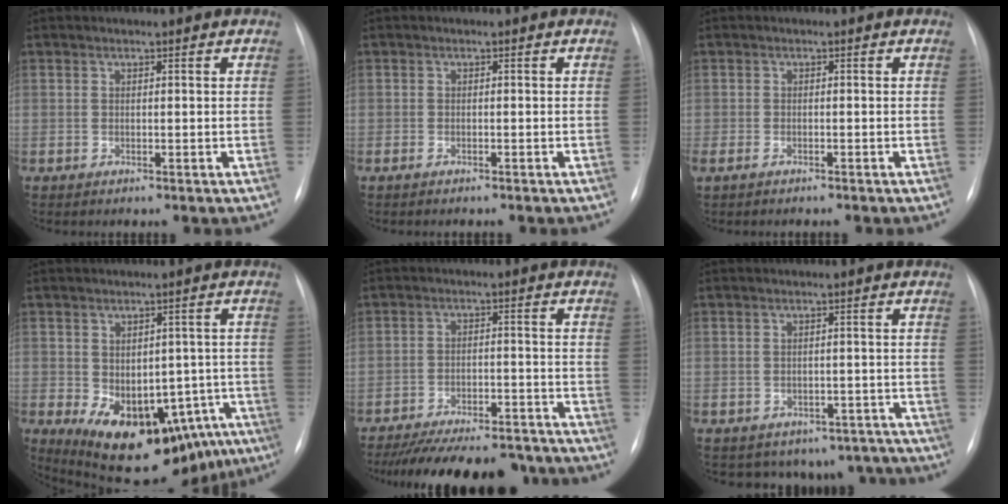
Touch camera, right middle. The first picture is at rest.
{"total": 1.1, "force": [-0.9, 0.2, 0.5], "torque": [-0.014, -0.003, -0.009]}
{"total": 2.8, "force": [-2.2, 1.0, 1.4], "torque": [-0.026, -0.006, -0.026]}
{"total": 16.5, "force": [-8.1, 9.6, 10.8], "torque": [-0.119, 0.017, -0.092]}
{"total": 20.0, "force": [-17.9, 4.8, 7.6], "torque": [-0.123, -0.010, -0.243]}
{"total": 10.1, "force": [-8.3, 5.7, 1.1], "torque": [0.000, 0.024, -0.082]}